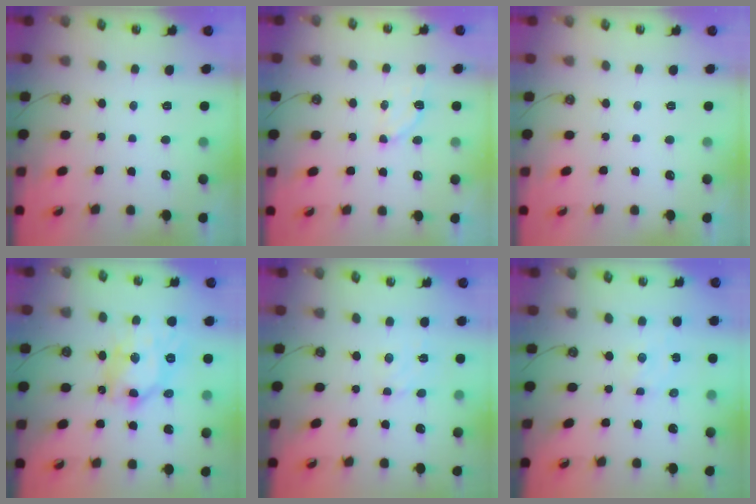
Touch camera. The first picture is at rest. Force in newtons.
{"total": 4.1, "press": 3.9, "slide": 1.2}
{"total": 0.0}
{"total": 12.4, "press": 12.3, "slide": 1.5}
{"total": 3.1, "press": 3.0, "slide": 0.4}
{"total": 2.7, "press": 2.7, "slide": 0.4}